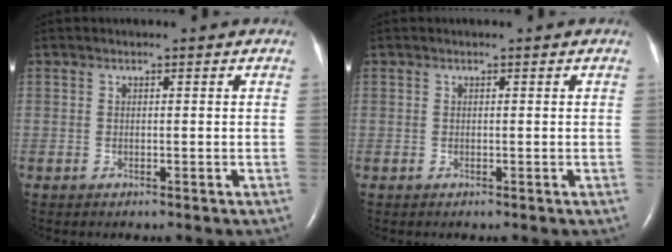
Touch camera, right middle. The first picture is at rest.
{"total": 0.0}